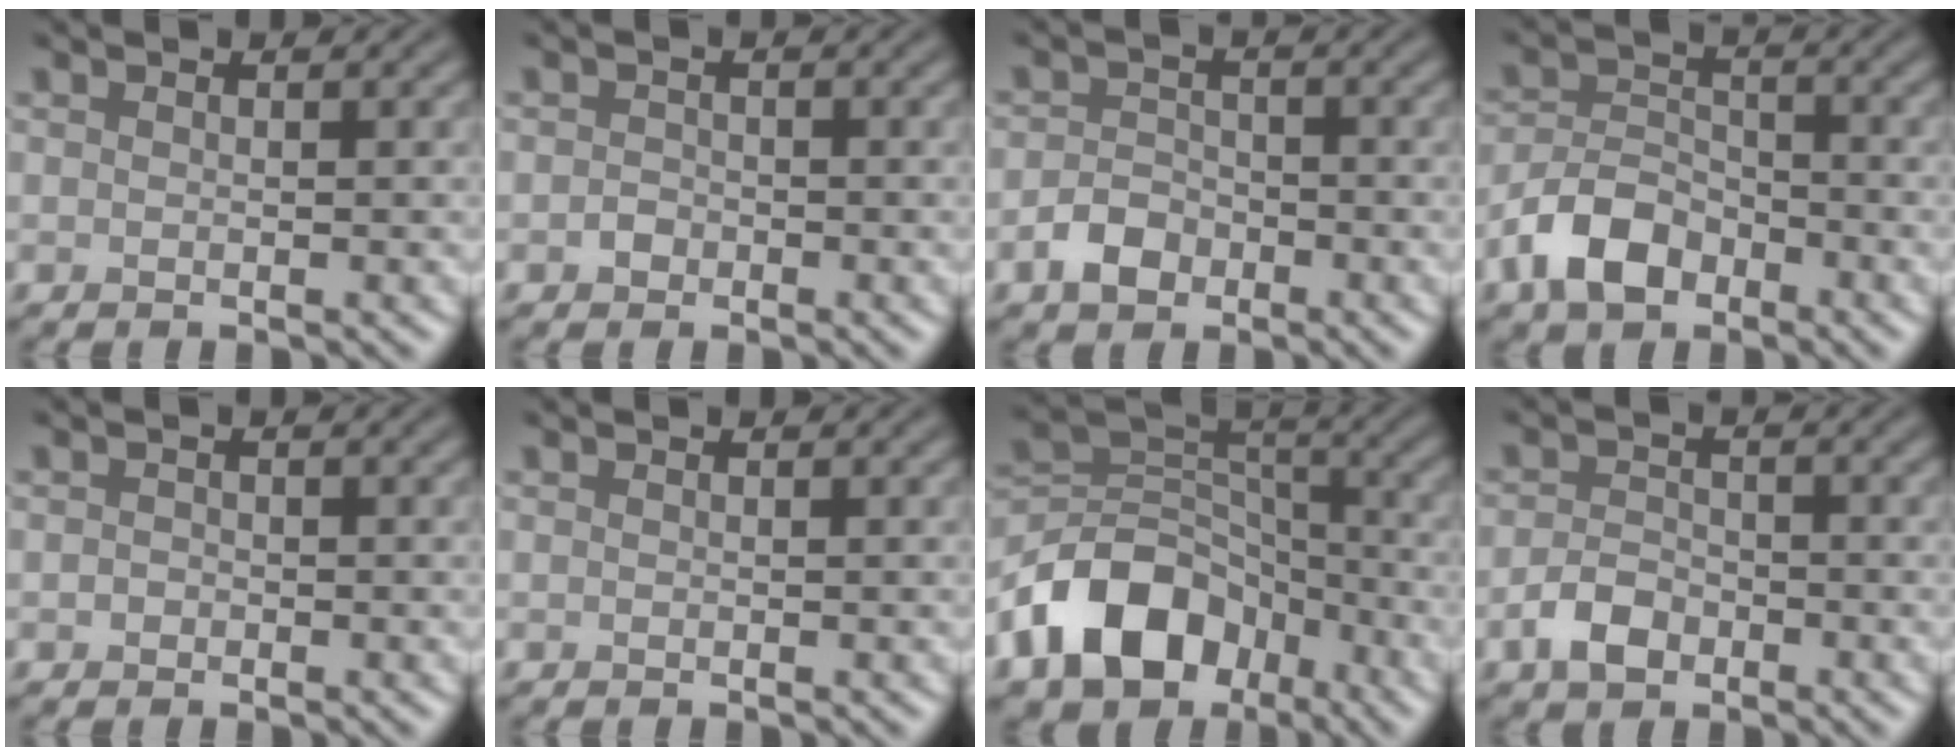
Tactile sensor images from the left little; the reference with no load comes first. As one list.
[{"total": 1.0, "force": [-0.5, 0.8, 0.3], "torque": [-0.003, -0.001, -0.011]}, {"total": 2.8, "force": [-1.6, 1.9, 1.3], "torque": [-0.020, 0.006, -0.034]}, {"total": 4.9, "force": [-2.9, 2.9, 2.6], "torque": [-0.050, 0.003, -0.064]}, {"total": 0.7, "force": [-0.3, 0.6, 0.2], "torque": [-0.001, -0.004, -0.007]}, {"total": 0.0}, {"total": 10.0, "force": [-5.4, 6.7, 5.1], "torque": [-0.088, 0.003, -0.110]}, {"total": 2.9, "force": [-1.6, 1.9, 1.6], "torque": [-0.030, 0.004, -0.036]}]